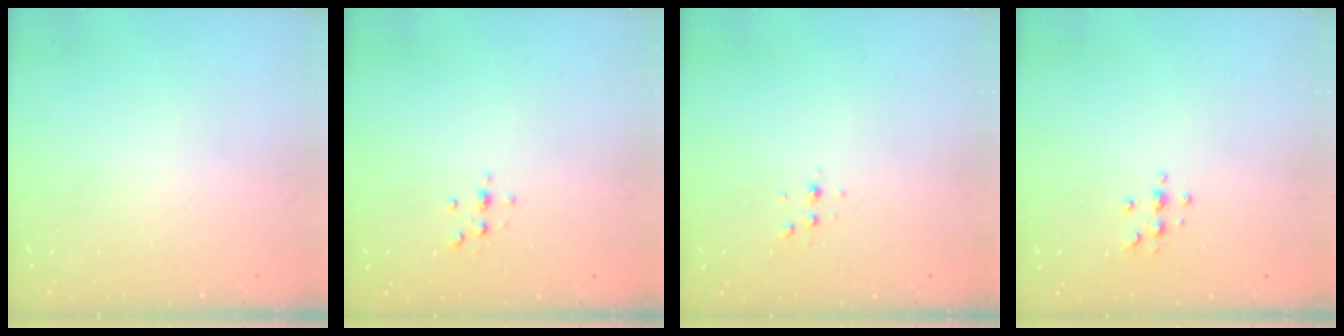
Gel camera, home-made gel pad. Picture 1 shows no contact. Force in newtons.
{"total": 2.4, "press": 2.4, "slide": 0.3}
{"total": 3.7, "press": 3.2, "slide": 1.7}
{"total": 4.7, "press": 4.7, "slide": 0.6}